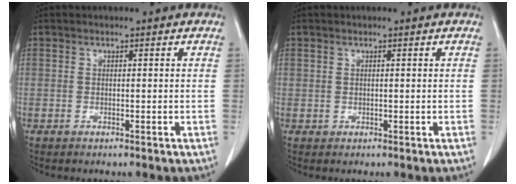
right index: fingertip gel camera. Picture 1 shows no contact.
{"total": 0.6, "force": [0.1, 0.5, 0.0], "torque": [0.008, 0.004, -0.001]}